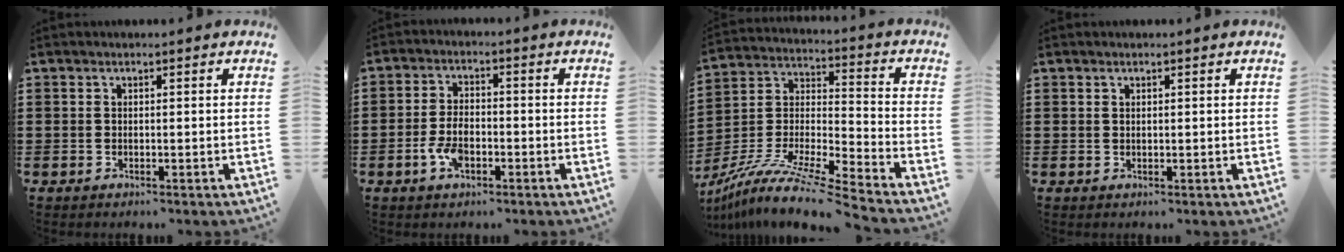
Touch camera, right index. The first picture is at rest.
{"total": 4.6, "force": [-1.8, 2.4, 3.6], "torque": [-0.082, -0.002, -0.035]}
{"total": 11.1, "force": [-9.6, 0.1, 5.5], "torque": [-0.111, -0.001, -0.197]}
{"total": 0.6, "force": [0.4, 0.4, 0.2], "torque": [-0.005, 0.002, 0.008]}